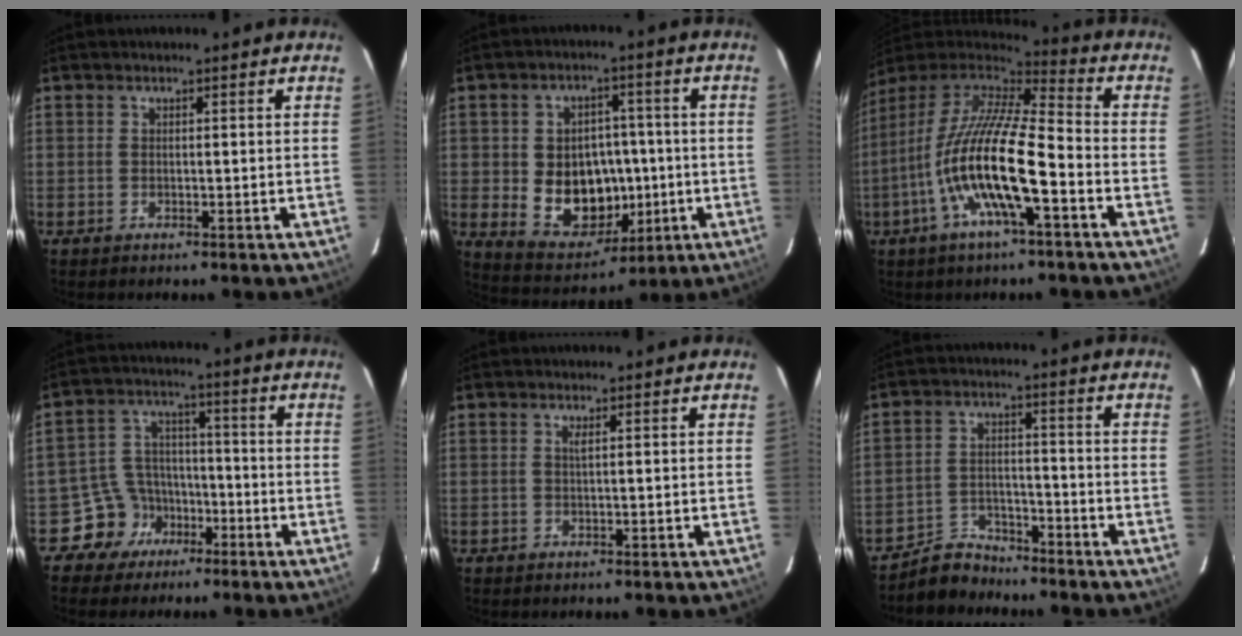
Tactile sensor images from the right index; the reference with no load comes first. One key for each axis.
{"total": 13.3, "fx": -1.6, "fy": 10.7, "fz": 7.7, "tx": -0.157, "ty": 0.006, "tz": 0.002}
{"total": 18.4, "fx": -6.4, "fy": 3.6, "fz": 16.8, "tx": -0.312, "ty": -0.021, "tz": -0.130}
{"total": 7.8, "fx": -4.9, "fy": 6.0, "fz": 0.5, "tx": -0.025, "ty": 0.032, "tz": -0.082}
{"total": 0.6, "fx": 0.2, "fy": -0.2, "fz": 0.6, "tx": -0.011, "ty": 0.001, "tz": 0.003}
{"total": 6.6, "fx": -6.1, "fy": 2.7, "fz": 0.1, "tx": -0.018, "ty": 0.019, "tz": -0.104}